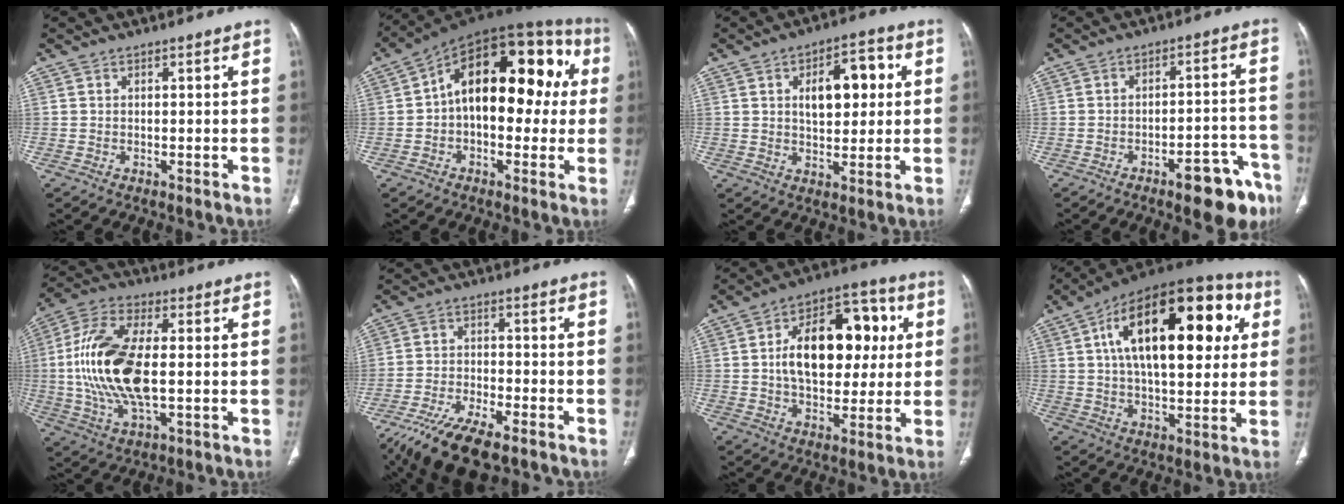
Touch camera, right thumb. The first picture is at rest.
{"total": 21.6, "force": [2.2, 12.1, 17.8], "torque": [-0.217, 0.050, 0.018]}
{"total": 10.5, "force": [2.4, 5.8, 8.5], "torque": [-0.094, 0.010, 0.037]}
{"total": 11.6, "force": [-7.1, 4.0, 8.3], "torque": [-0.078, 0.052, -0.089]}
{"total": 20.6, "force": [0.2, 9.6, 18.2], "torque": [-0.387, 0.008, 0.002]}
{"total": 13.9, "force": [-9.5, 5.0, 8.8], "torque": [-0.165, 0.020, -0.167]}
{"total": 19.6, "force": [2.9, 12.0, 15.2], "torque": [-0.194, 0.022, 0.045]}
{"total": 27.9, "force": [7.5, 13.3, 23.4], "torque": [-0.341, 0.025, 0.108]}